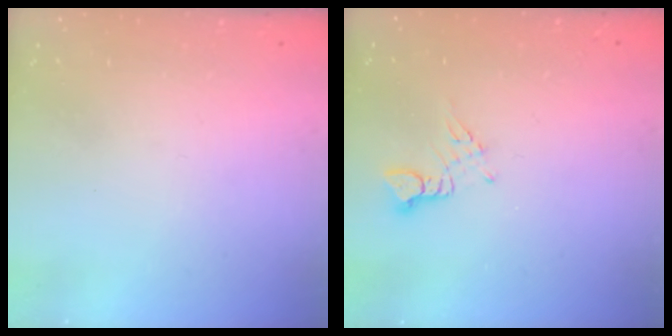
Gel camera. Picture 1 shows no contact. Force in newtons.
{"total": 3.6, "press": 3.6, "slide": 0.4}